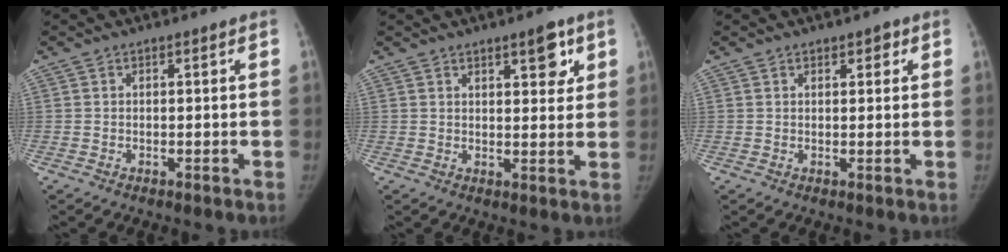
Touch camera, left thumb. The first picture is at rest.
{"total": 5.5, "force": [3.0, 2.3, 4.0], "torque": [-0.031, -0.016, 0.039]}
{"total": 1.6, "force": [0.9, 1.1, 0.7], "torque": [0.009, -0.002, 0.006]}